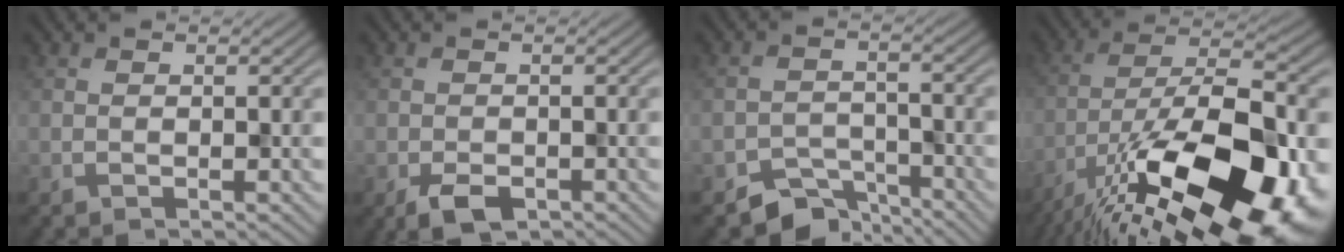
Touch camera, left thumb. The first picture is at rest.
{"total": 3.4, "force": [-2.0, 1.8, 2.0], "torque": [-0.037, -0.011, -0.035]}
{"total": 5.0, "force": [-4.2, 2.3, 1.4], "torque": [-0.016, -0.006, -0.079]}
{"total": 20.5, "force": [-11.1, 8.0, 15.2], "torque": [-0.261, -0.023, -0.178]}